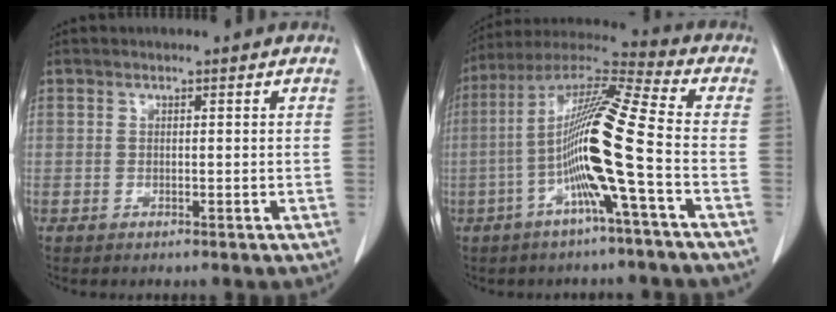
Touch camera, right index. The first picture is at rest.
{"total": 14.8, "force": [-3.5, -1.1, 14.4], "torque": [-0.271, 0.009, -0.079]}